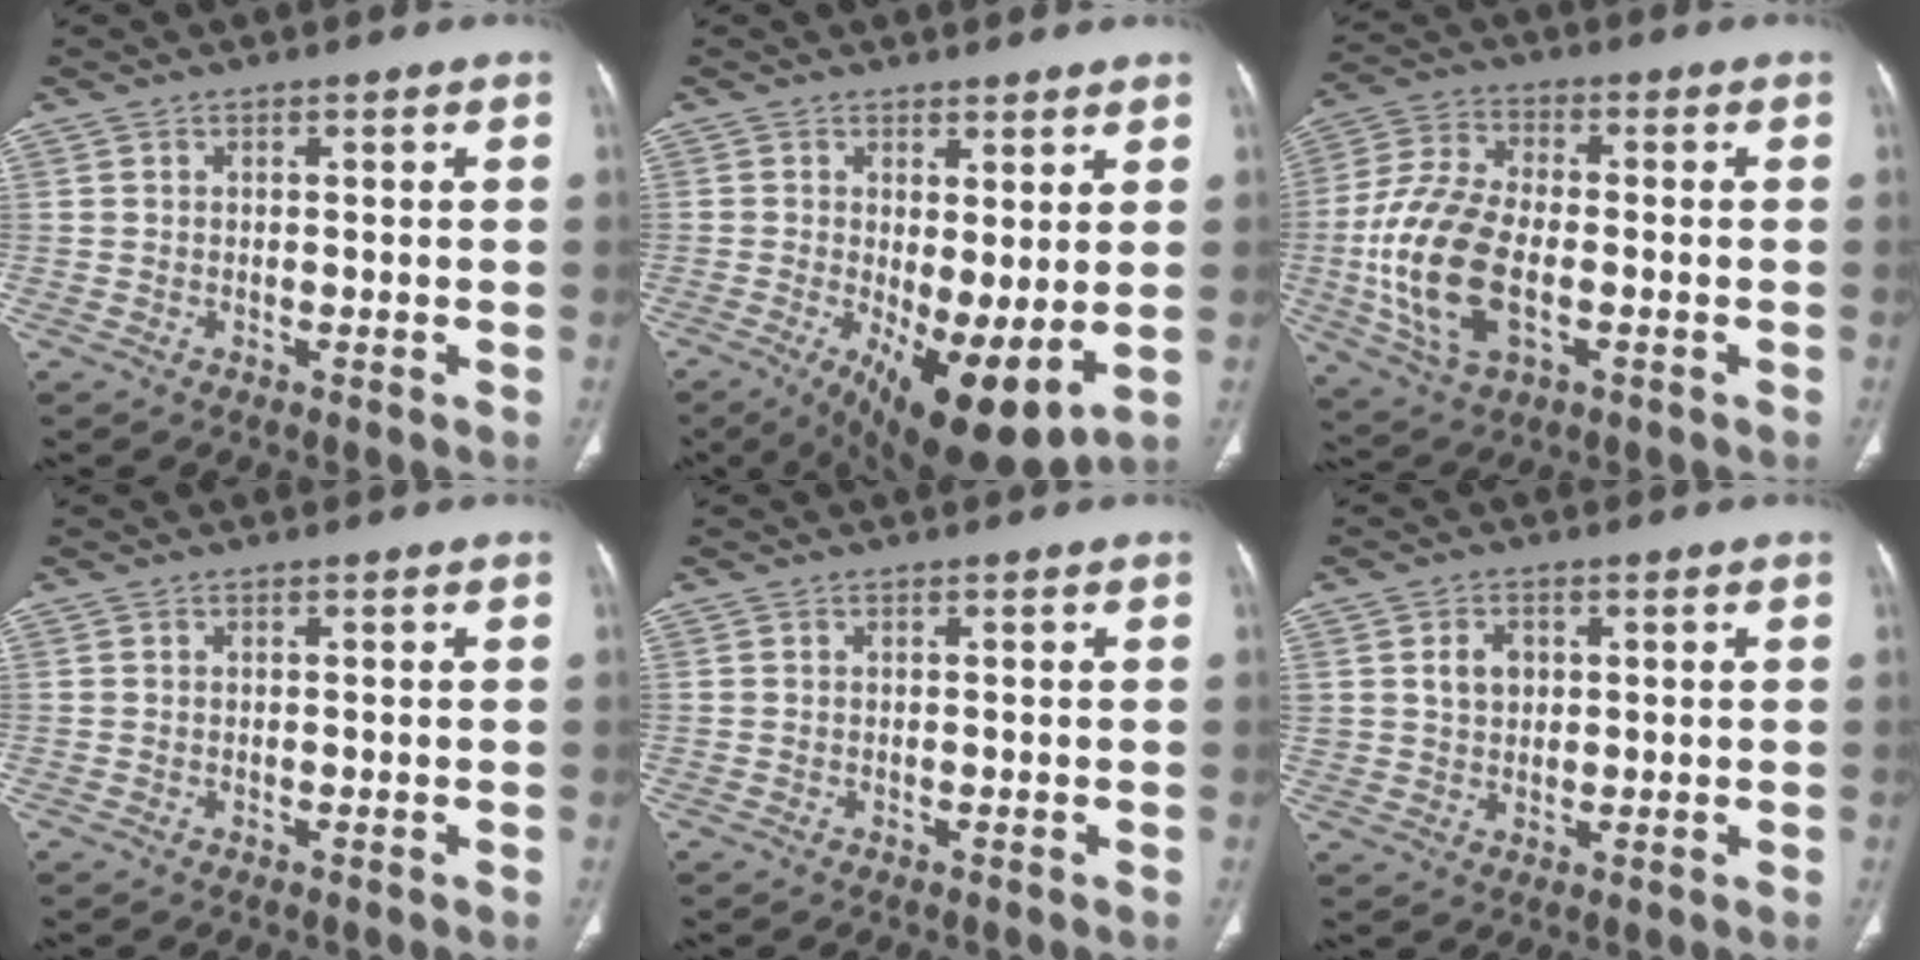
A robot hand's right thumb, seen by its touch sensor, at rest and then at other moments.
{"total": 12.3, "force": [-1.6, 4.2, 11.4], "torque": [-0.180, -0.023, -0.008]}
{"total": 16.8, "force": [-3.2, 9.0, 13.8], "torque": [-0.291, 0.011, -0.053]}
{"total": 0.0}
{"total": 0.0}
{"total": 4.4, "force": [1.3, 3.4, 2.4], "torque": [-0.024, -0.006, 0.026]}